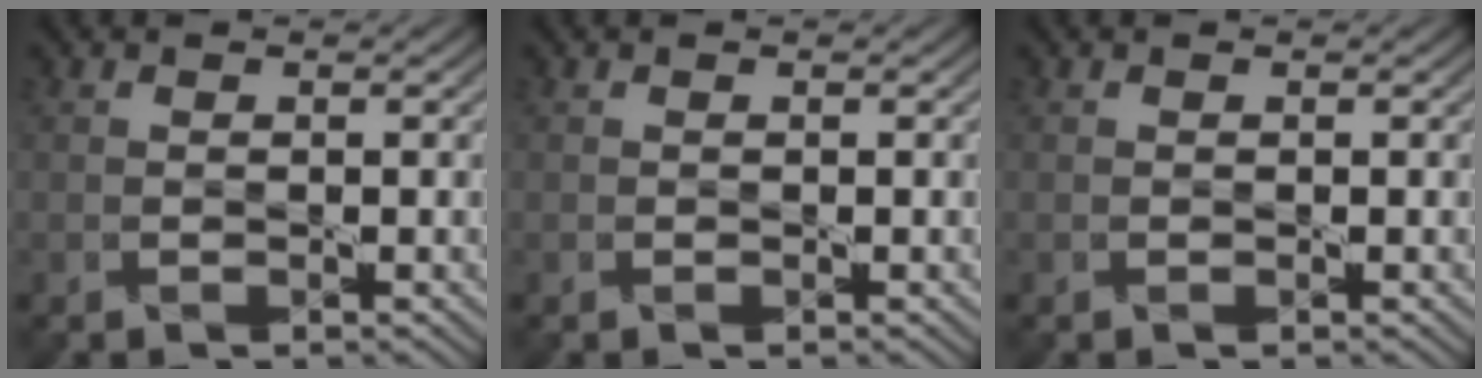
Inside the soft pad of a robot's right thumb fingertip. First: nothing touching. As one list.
[{"total": 0.0}, {"total": 0.0}]